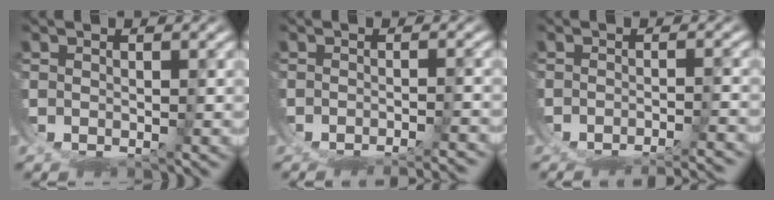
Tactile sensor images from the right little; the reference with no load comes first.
{"total": 3.6, "force": [-3.2, 1.1, 1.3], "torque": [-0.016, -0.004, -0.046]}
{"total": 4.5, "force": [-3.9, 1.5, 1.7], "torque": [-0.023, -0.010, -0.054]}